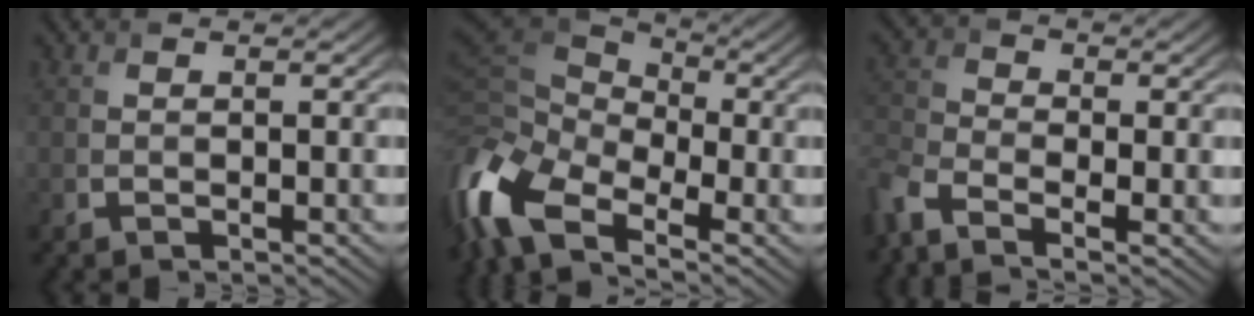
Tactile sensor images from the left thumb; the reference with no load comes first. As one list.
[{"total": 14.1, "force": [-6.2, 7.6, 10.1], "torque": [-0.279, -0.012, -0.120]}, {"total": 5.8, "force": [-3.5, 2.8, 3.7], "torque": [-0.096, -0.015, -0.086]}]